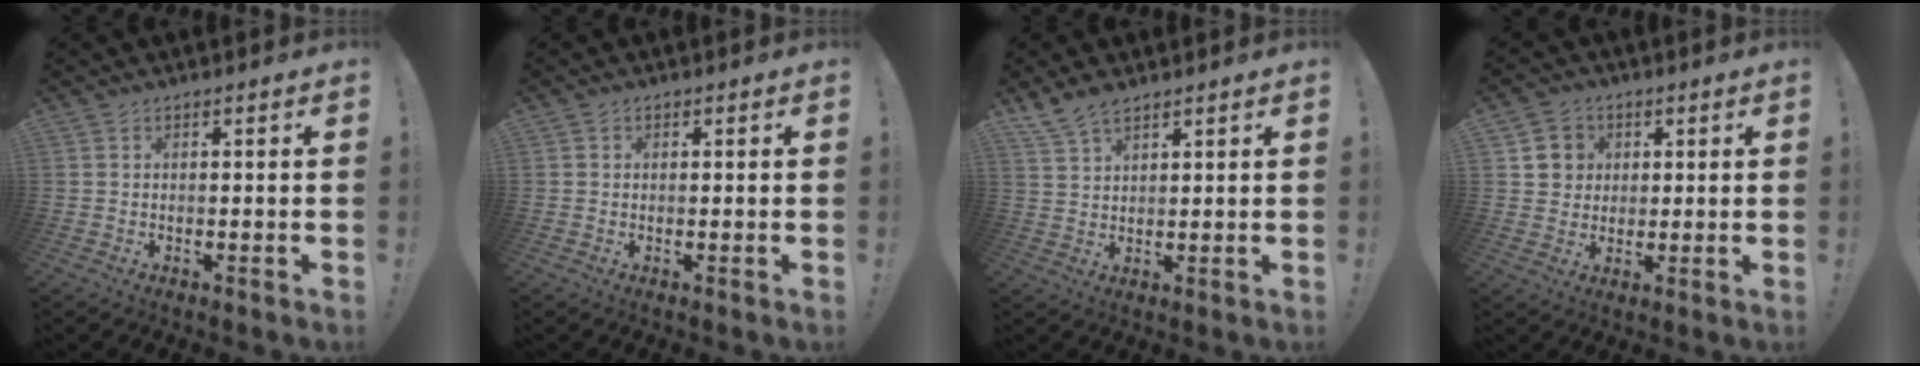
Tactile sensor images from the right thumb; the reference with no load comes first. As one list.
[{"total": 0.5, "force": [0.1, 0.5, 0.1], "torque": [0.004, -0.001, 0.001]}, {"total": 6.1, "force": [4.8, 2.4, 2.7], "torque": [-0.056, -0.022, 0.094]}, {"total": 6.3, "force": [1.5, 6.0, 1.2], "torque": [-0.014, -0.005, 0.030]}]